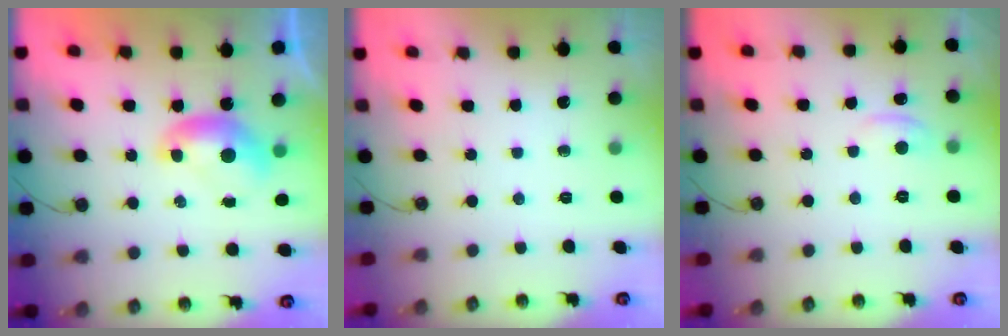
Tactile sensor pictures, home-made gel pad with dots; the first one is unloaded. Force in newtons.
{"total": 0.0}
{"total": 1.1, "press": 0.8, "slide": 0.7}